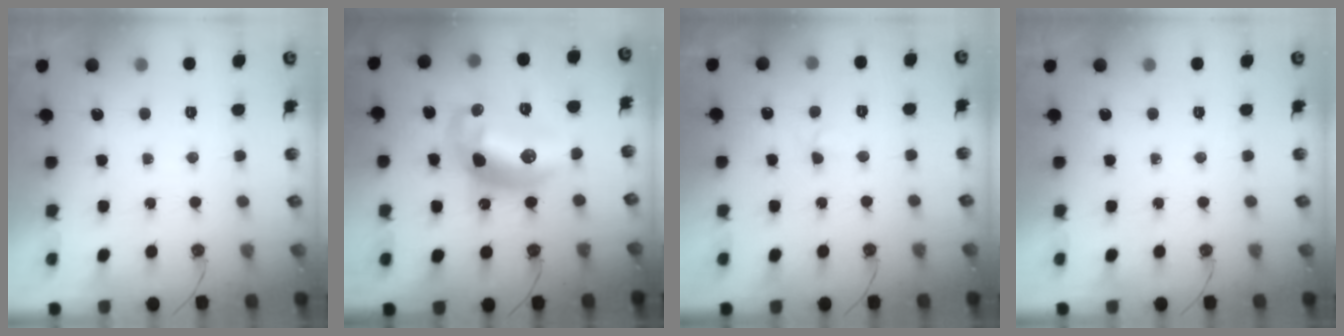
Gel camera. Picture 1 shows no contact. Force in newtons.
{"total": 16.3, "press": 16.3, "slide": 1.4}
{"total": 3.8, "press": 3.8, "slide": 0.5}
{"total": 0.0}